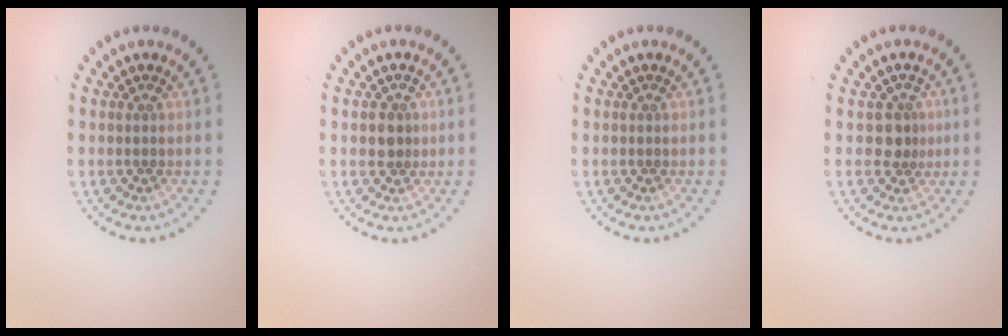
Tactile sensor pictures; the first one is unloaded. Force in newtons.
{"total": 1.6, "press": 1.5, "slide": 0.7}
{"total": 0.0}
{"total": 2.0, "press": 1.5, "slide": 1.3}